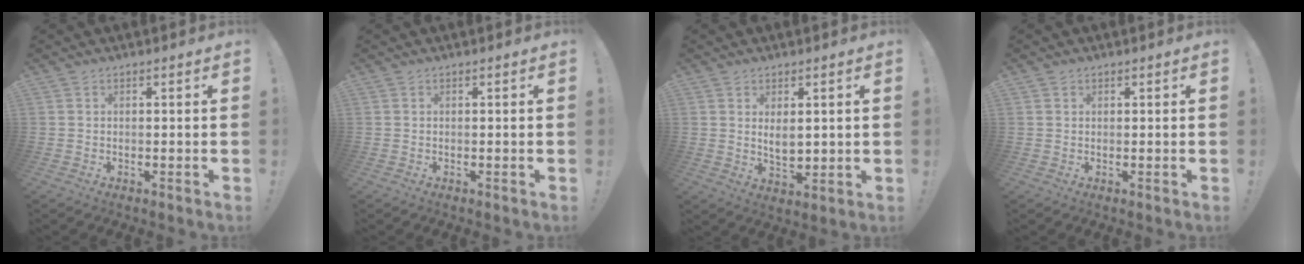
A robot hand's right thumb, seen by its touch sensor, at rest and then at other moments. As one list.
[{"total": 0.0}, {"total": 5.2, "force": [1.4, 2.9, 4.1], "torque": [-0.055, -0.009, 0.023]}, {"total": 0.7, "force": [0.4, 0.5, 0.0], "torque": [0.009, -0.003, 0.006]}]